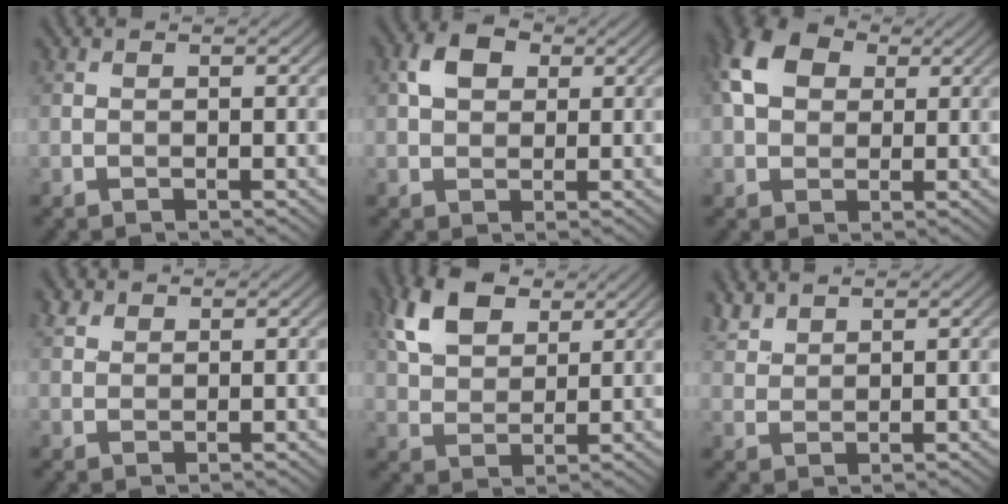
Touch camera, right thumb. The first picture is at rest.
{"total": 4.1, "force": [1.3, 3.0, 2.5], "torque": [-0.053, 0.009, 0.017]}
{"total": 7.8, "force": [2.1, 5.7, 4.8], "torque": [-0.122, 0.019, 0.033]}
{"total": 1.8, "force": [1.3, 1.1, 0.6], "torque": [-0.015, 0.007, 0.029]}
{"total": 8.6, "force": [4.6, 4.9, 5.4], "torque": [-0.129, 0.011, 0.089]}
{"total": 3.2, "force": [2.7, 1.2, 1.2], "torque": [-0.031, 0.007, 0.065]}